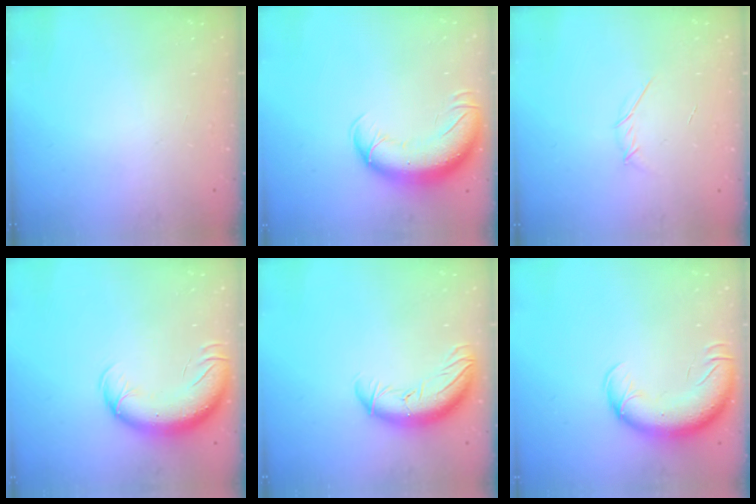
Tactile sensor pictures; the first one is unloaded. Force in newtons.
{"total": 13.6, "press": 13.1, "slide": 3.4}
{"total": 3.8, "press": 3.7, "slide": 0.8}
{"total": 13.9, "press": 13.5, "slide": 3.1}
{"total": 11.9, "press": 11.5, "slide": 3.2}
{"total": 16.3, "press": 15.9, "slide": 3.8}